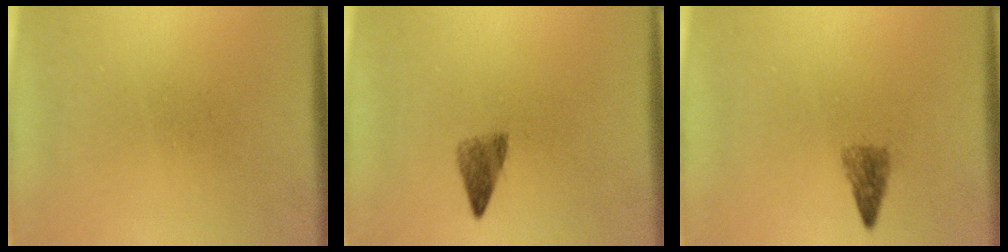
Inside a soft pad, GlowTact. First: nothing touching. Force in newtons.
{"total": 2.8}
{"total": 2.2}